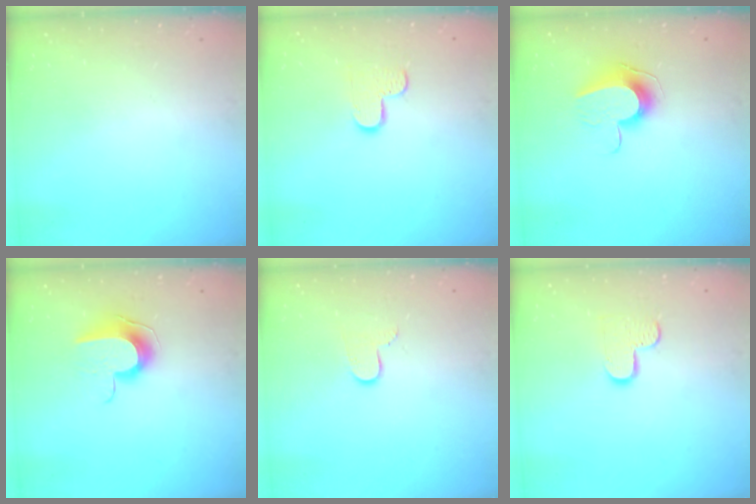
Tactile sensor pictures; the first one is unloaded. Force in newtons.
{"total": 6.1, "press": 6.1, "slide": 0.4}
{"total": 11.2, "press": 11.1, "slide": 0.5}
{"total": 9.0, "press": 9.0, "slide": 0.5}
{"total": 6.4, "press": 6.3, "slide": 0.6}
{"total": 6.3, "press": 6.3, "slide": 0.4}